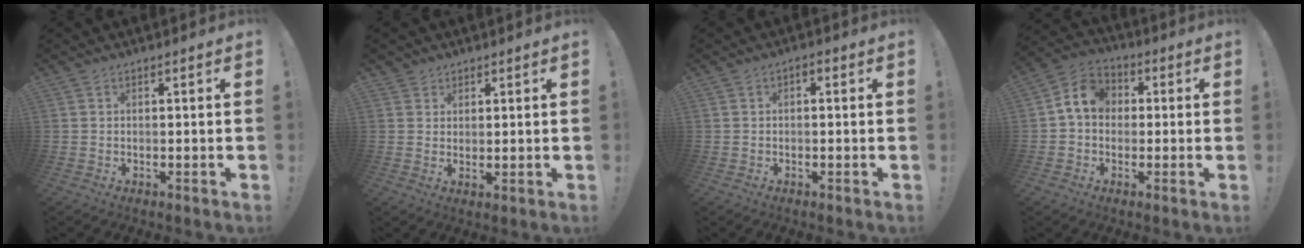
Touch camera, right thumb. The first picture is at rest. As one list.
[{"total": 2.7, "force": [2.1, 1.6, 0.2], "torque": [-0.003, -0.011, 0.039]}, {"total": 1.5, "force": [-0.9, 0.8, 0.8], "torque": [-0.015, 0.007, -0.018]}, {"total": 9.0, "force": [1.1, 7.5, 4.8], "torque": [-0.069, 0.019, 0.027]}]